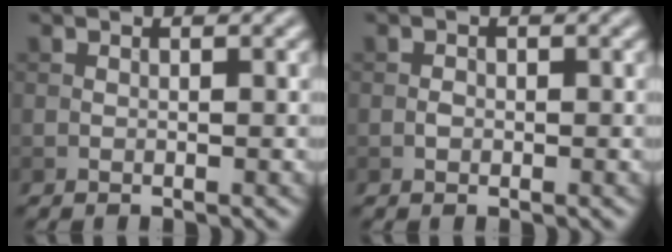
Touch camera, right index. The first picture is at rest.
{"total": 0.7, "force": [-0.2, 0.5, 0.4], "torque": [-0.006, 0.000, -0.006]}